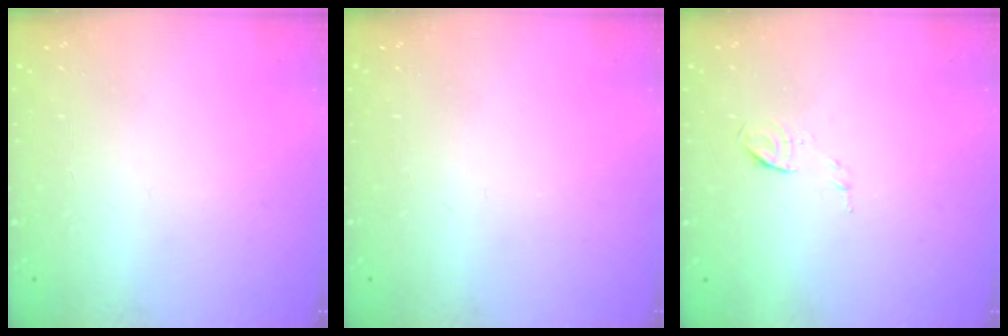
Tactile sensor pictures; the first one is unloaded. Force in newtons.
{"total": 0.0}
{"total": 5.0, "press": 4.9, "slide": 1.2}